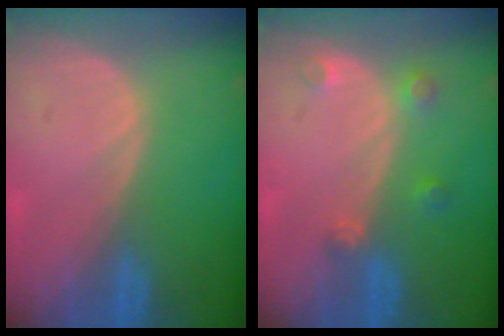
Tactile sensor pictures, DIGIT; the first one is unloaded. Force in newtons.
{"total": 2.6, "press": 2.6, "slide": 0.5}